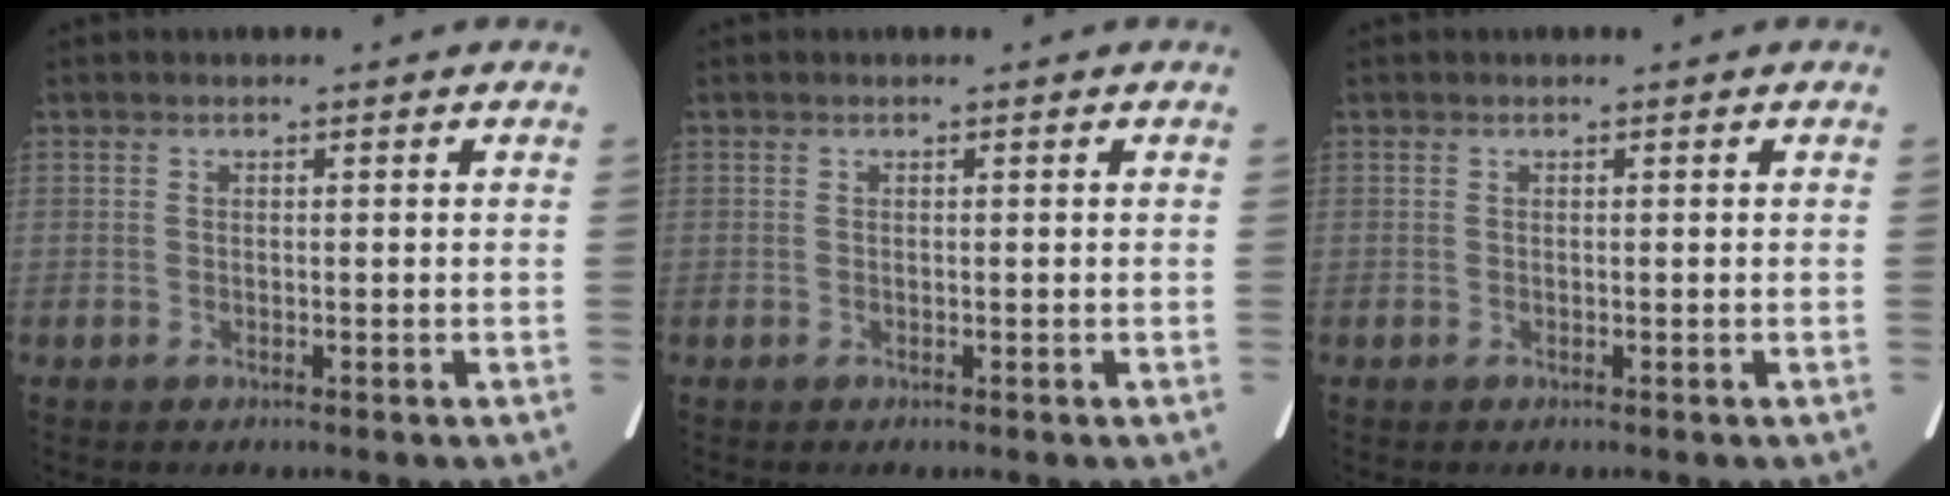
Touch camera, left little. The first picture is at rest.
{"total": 0.0}
{"total": 0.0}